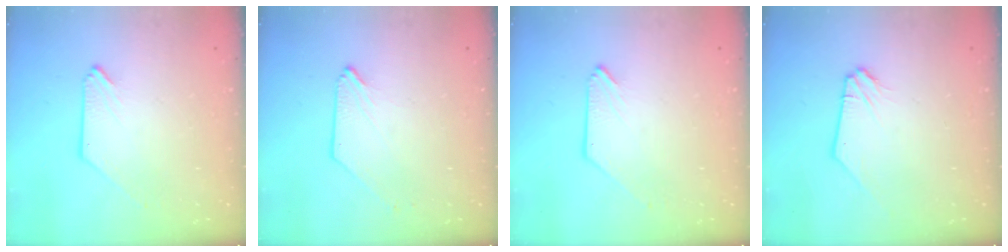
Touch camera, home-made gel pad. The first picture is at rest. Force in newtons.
{"total": 0.0}
{"total": 0.0}
{"total": 1.0, "press": 1.0, "slide": 0.1}